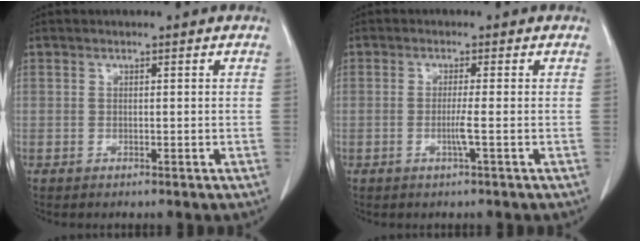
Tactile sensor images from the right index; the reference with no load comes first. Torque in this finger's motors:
{"motor_torque": [0.03, 0.09, 0.02, 0.01]}